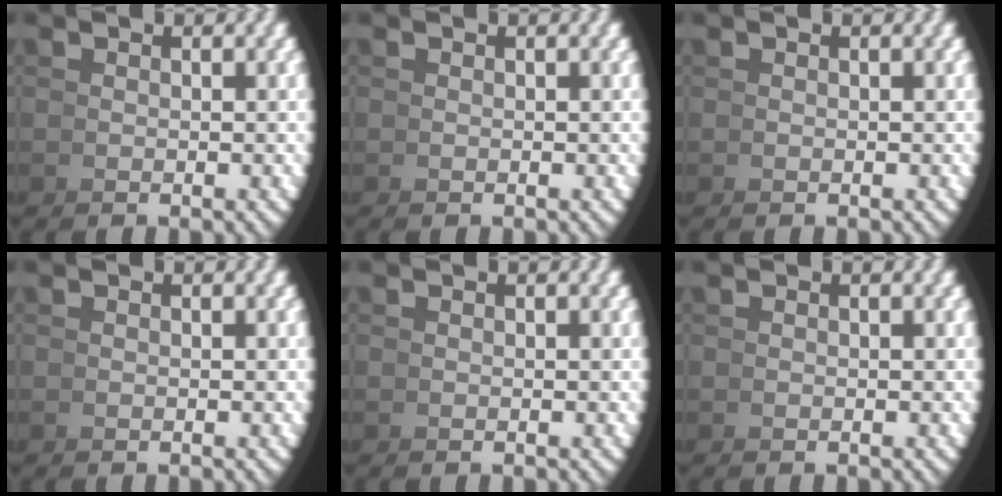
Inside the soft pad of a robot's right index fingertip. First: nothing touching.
{"total": 0.0}
{"total": 0.0}
{"total": 0.0}
{"total": 0.0}
{"total": 0.0}